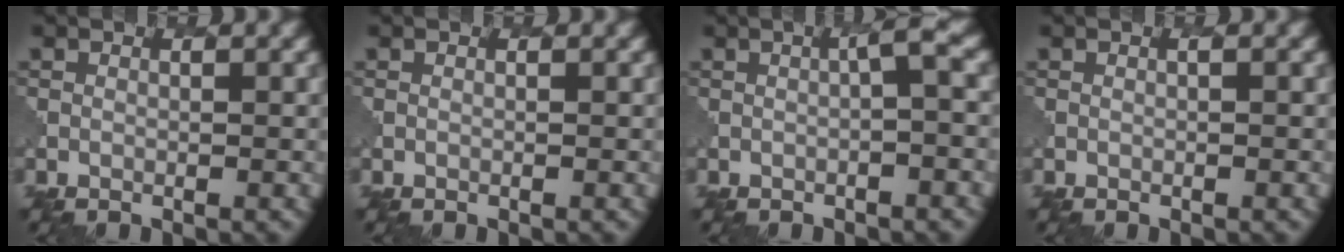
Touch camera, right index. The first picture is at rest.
{"total": 0.0}
{"total": 2.4, "force": [-0.2, 0.3, 2.4], "torque": [-0.029, 0.014, -0.007]}
{"total": 0.0}